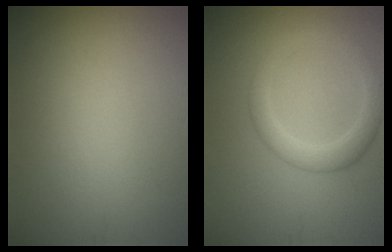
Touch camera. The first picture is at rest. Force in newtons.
{"total": 3.1, "press": 3.1, "slide": 0.1}